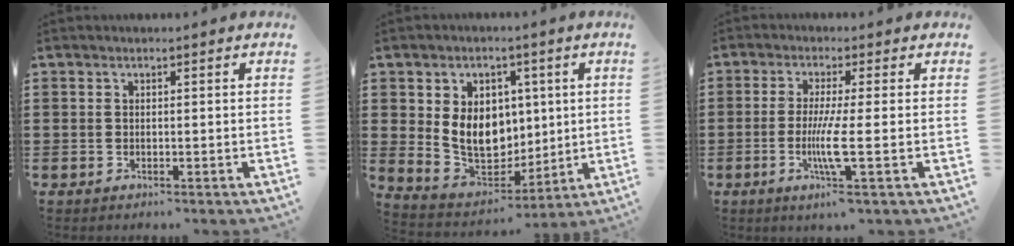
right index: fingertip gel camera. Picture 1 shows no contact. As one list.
[{"total": 10.1, "force": [1.4, 8.1, 6.0], "torque": [-0.131, 0.005, 0.027]}, {"total": 6.7, "force": [-1.3, -0.1, 6.6], "torque": [-0.136, -0.022, -0.030]}]